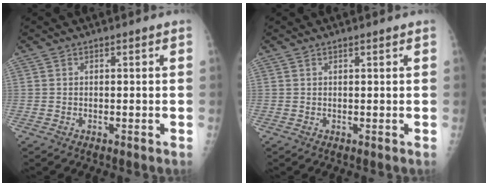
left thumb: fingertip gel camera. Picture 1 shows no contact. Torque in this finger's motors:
{"motor_torque": [-0.17, 0.00, -0.22, 0.17, -0.03]}